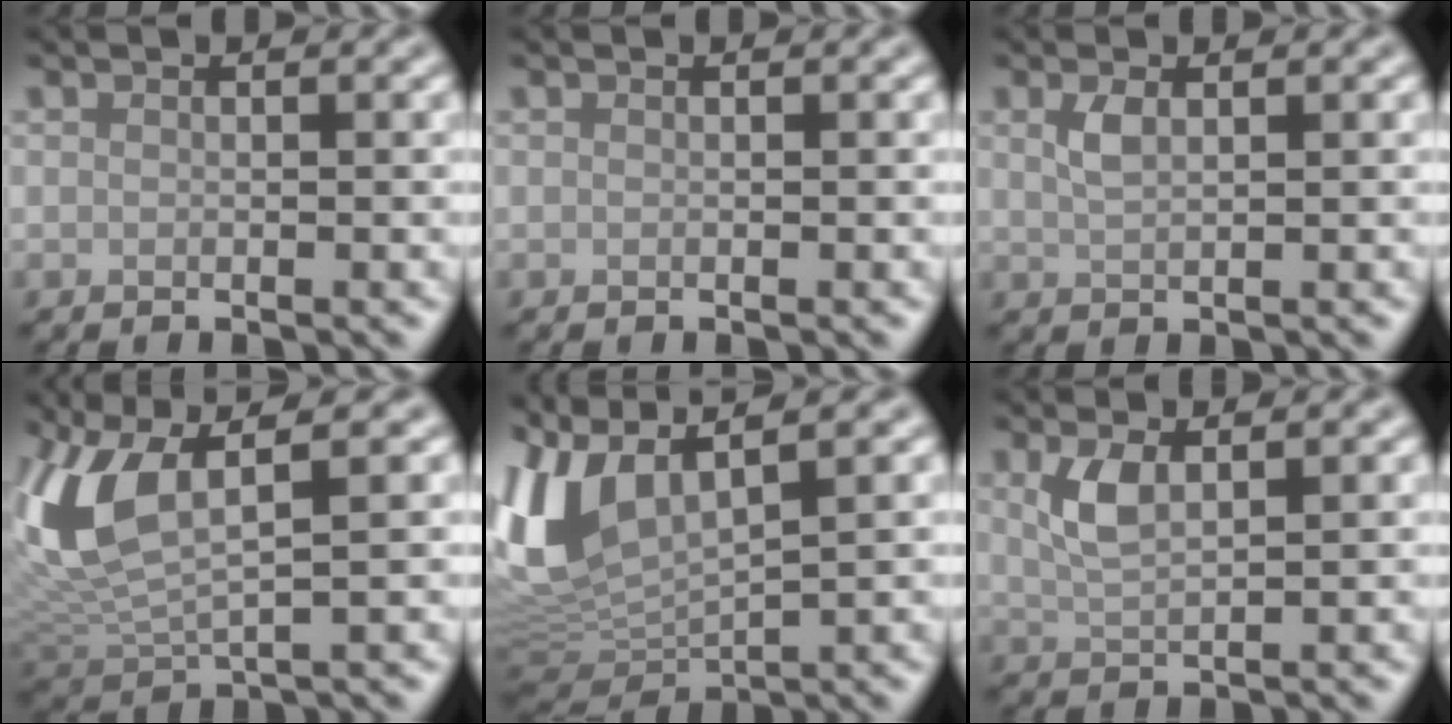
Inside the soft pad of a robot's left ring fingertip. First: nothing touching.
{"total": 0.0}
{"total": 1.6, "force": [0.7, 0.6, 1.3], "torque": [-0.030, 0.000, 0.016]}
{"total": 6.8, "force": [2.8, 2.5, 5.7], "torque": [-0.138, 0.004, 0.056]}
{"total": 9.2, "force": [4.0, 3.7, 7.3], "torque": [-0.194, 0.010, 0.080]}
{"total": 2.6, "force": [1.1, 1.0, 2.2], "torque": [-0.051, 0.001, 0.024]}